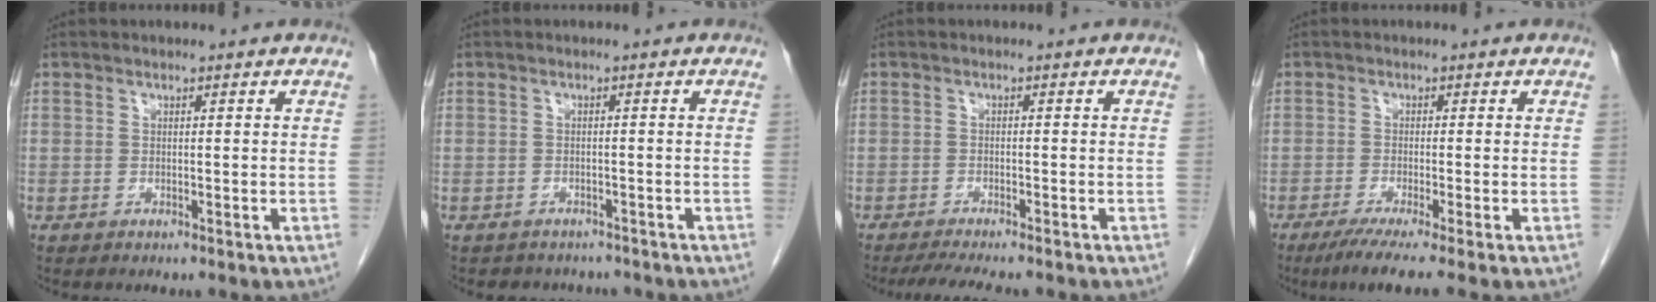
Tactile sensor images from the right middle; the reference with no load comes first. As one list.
[{"total": 4.4, "force": [-3.9, 2.1, 0.3], "torque": [-0.006, 0.006, -0.046]}, {"total": 6.7, "force": [-5.8, 0.9, 3.3], "torque": [-0.047, -0.013, -0.088]}, {"total": 5.6, "force": [-3.9, -0.6, 4.0], "torque": [-0.061, -0.017, -0.068]}]